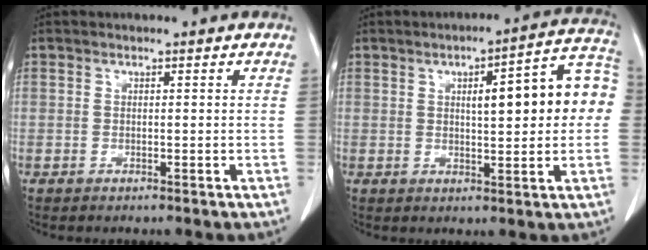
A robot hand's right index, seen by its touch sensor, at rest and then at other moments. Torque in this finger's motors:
{"motor_torque": [0.49, 0.13, 0.44, 0.05]}